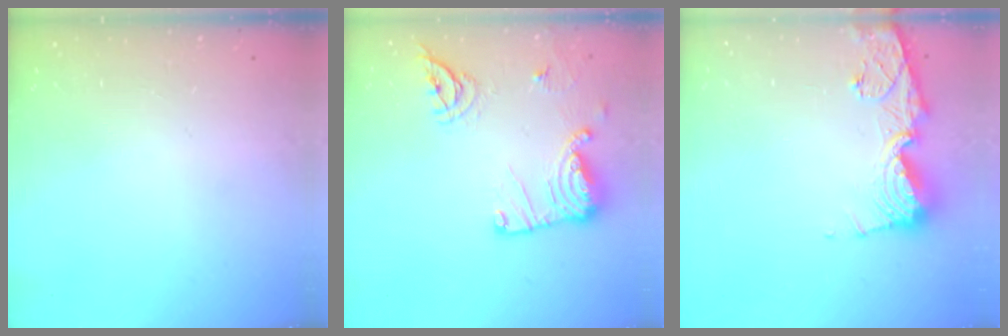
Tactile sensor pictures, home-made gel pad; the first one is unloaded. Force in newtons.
{"total": 14.9, "press": 14.9, "slide": 0.4}
{"total": 11.2, "press": 11.2, "slide": 1.3}